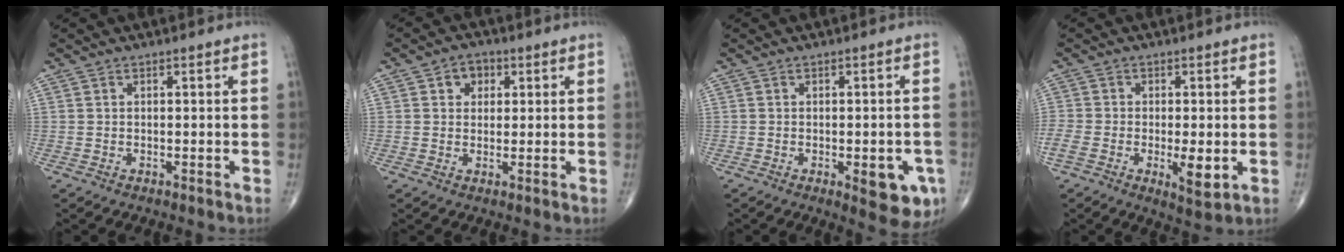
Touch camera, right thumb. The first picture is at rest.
{"total": 3.9, "force": [1.4, 3.2, 1.9], "torque": [-0.005, 0.000, 0.017]}
{"total": 7.8, "force": [-2.7, 3.1, 6.6], "torque": [-0.060, -0.001, -0.025]}
{"total": 9.2, "force": [-2.5, 4.1, 7.9], "torque": [-0.154, -0.006, -0.041]}